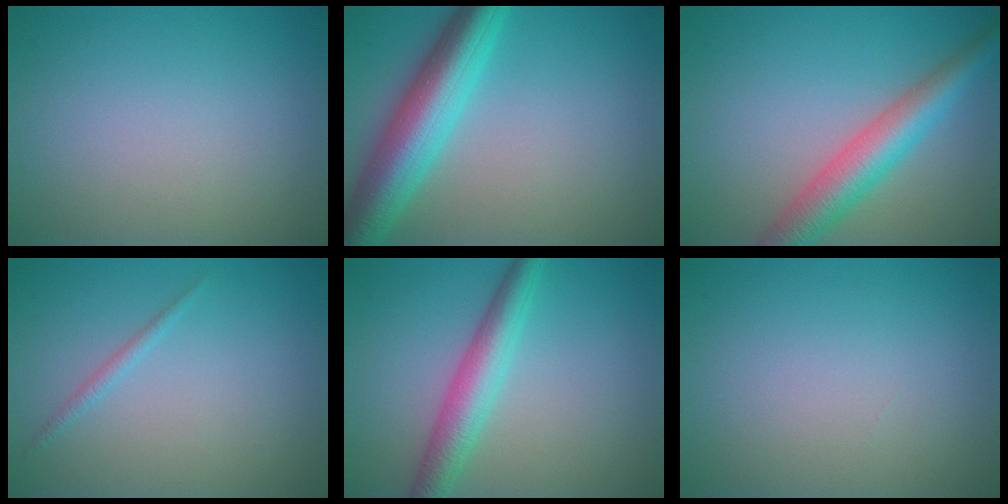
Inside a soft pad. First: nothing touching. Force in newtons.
{"total": 7.7, "press": 7.7, "slide": 0.3}
{"total": 5.4, "press": 5.4, "slide": 0.2}
{"total": 0.8, "press": 0.8, "slide": 0.1}
{"total": 4.3, "press": 4.3, "slide": 0.2}
{"total": 0.0}